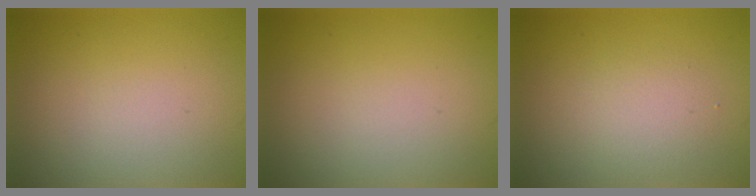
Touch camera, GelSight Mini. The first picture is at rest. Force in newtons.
{"total": 0.0}
{"total": 2.1, "press": 2.1, "slide": 0.1}